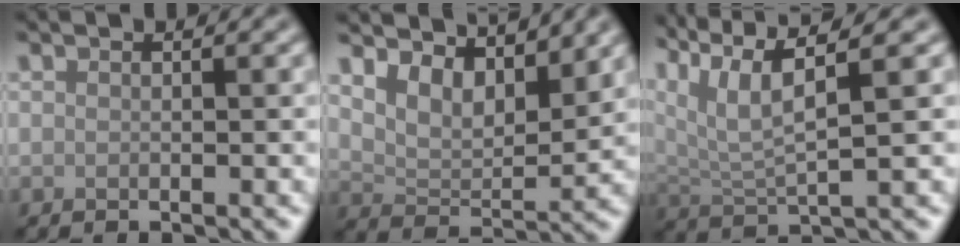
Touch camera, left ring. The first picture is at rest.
{"total": 4.7, "force": [3.3, 2.2, 2.6], "torque": [-0.057, -0.010, 0.052]}
{"total": 7.6, "force": [4.3, 1.8, 6.0], "torque": [-0.124, 0.010, 0.082]}